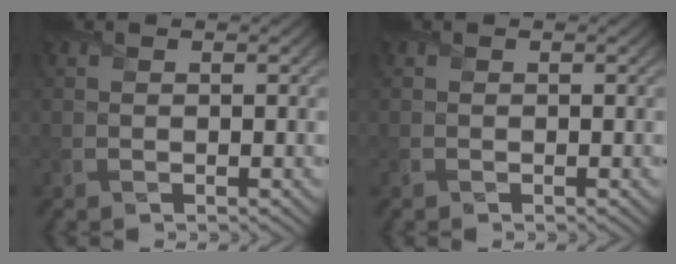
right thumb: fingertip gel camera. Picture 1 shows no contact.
{"total": 0.0}